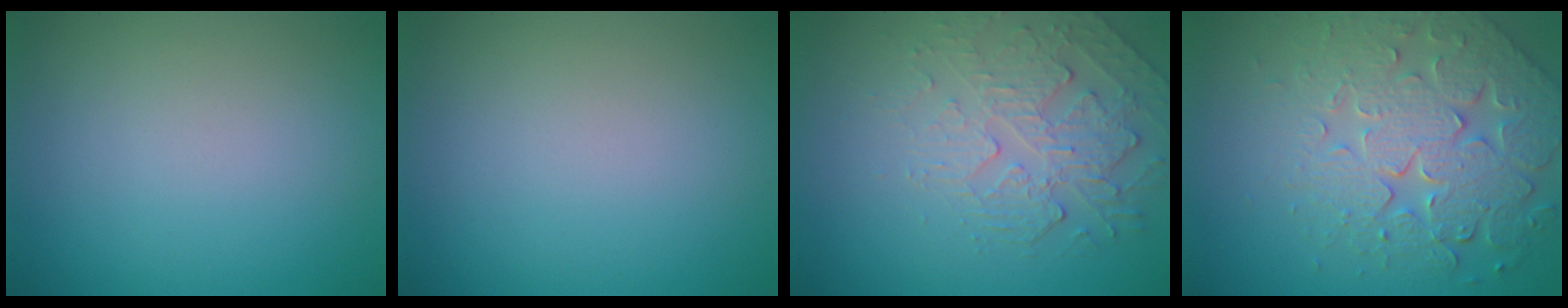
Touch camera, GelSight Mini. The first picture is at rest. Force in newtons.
{"total": 0.0}
{"total": 2.7, "press": 2.1, "slide": 1.7}
{"total": 6.6, "press": 5.5, "slide": 3.6}